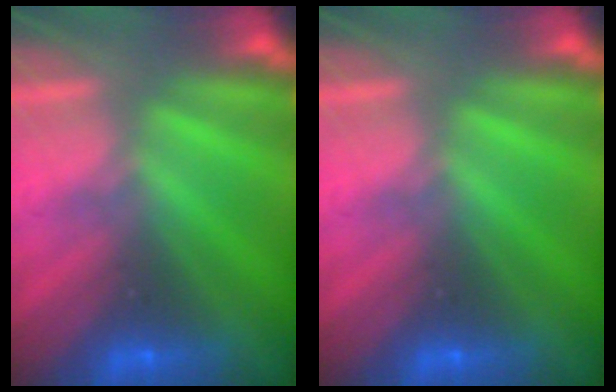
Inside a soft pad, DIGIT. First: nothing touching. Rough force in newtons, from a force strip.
{"total": 0.0}